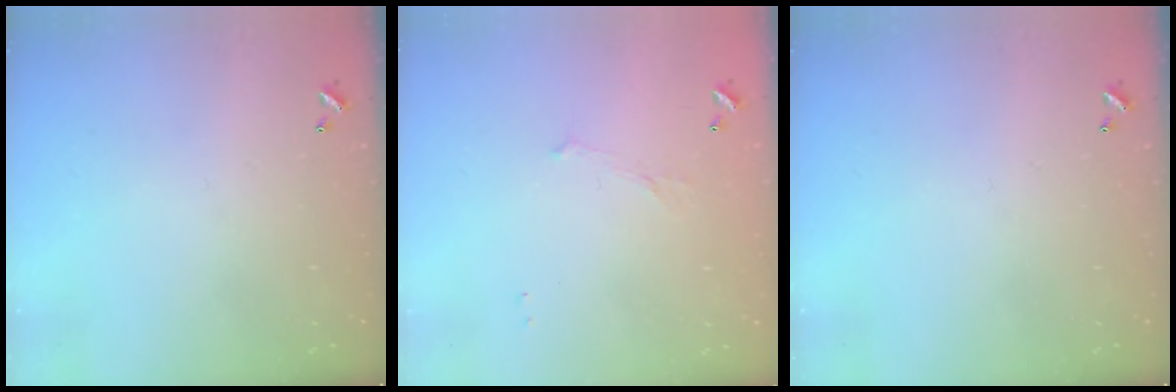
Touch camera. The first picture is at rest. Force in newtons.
{"total": 5.2, "press": 5.2, "slide": 0.8}
{"total": 0.0}